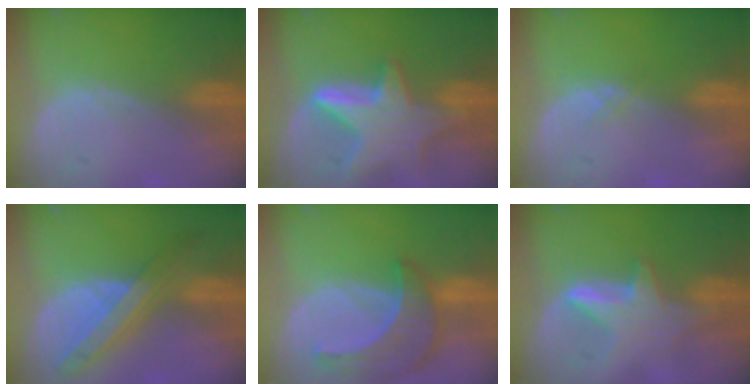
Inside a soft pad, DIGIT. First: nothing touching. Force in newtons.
{"total": 9.3, "press": 9.3, "slide": 0.7}
{"total": 0.6, "press": 0.6, "slide": 0.1}
{"total": 8.5, "press": 7.5, "slide": 4.0}
{"total": 8.6, "press": 7.9, "slide": 3.3}
{"total": 5.9, "press": 5.9, "slide": 0.4}